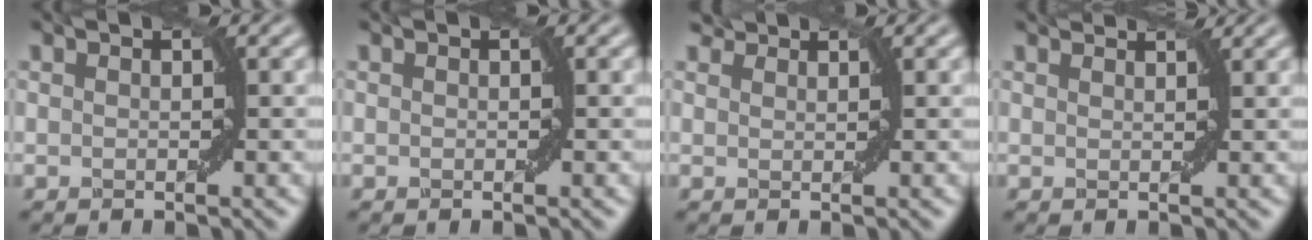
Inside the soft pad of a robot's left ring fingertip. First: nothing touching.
{"total": 0.0}
{"total": 1.9, "force": [1.8, 0.5, 0.3], "torque": [-0.006, -0.003, 0.025]}
{"total": 2.7, "force": [2.5, 0.3, 1.0], "torque": [-0.016, 0.006, 0.035]}